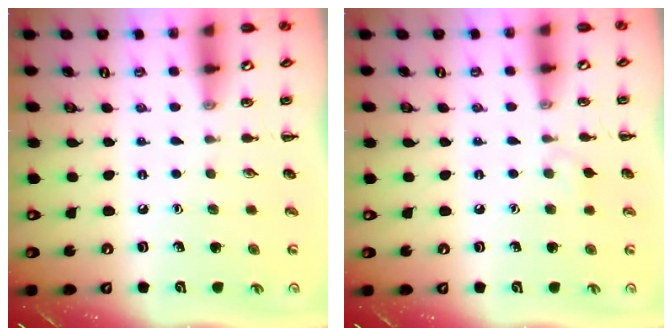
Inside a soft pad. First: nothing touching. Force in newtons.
{"total": 3.7, "press": 3.4, "slide": 1.4}